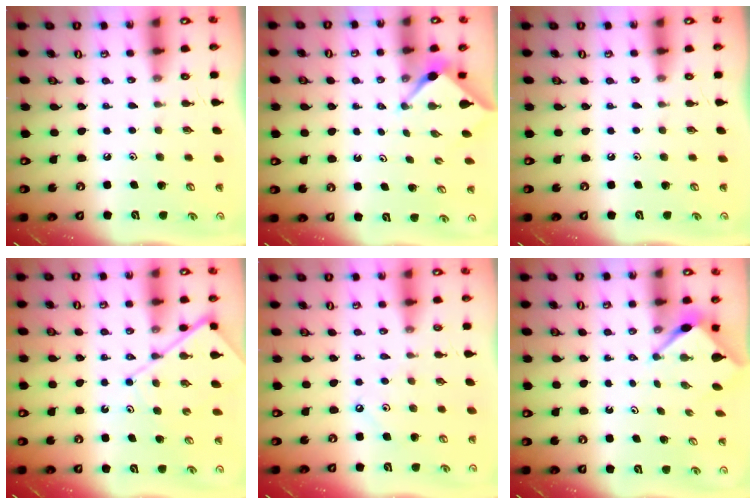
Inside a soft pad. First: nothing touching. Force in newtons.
{"total": 2.9, "press": 2.9, "slide": 0.2}
{"total": 0.0}
{"total": 7.4, "press": 7.3, "slide": 0.8}
{"total": 5.5, "press": 5.5, "slide": 0.5}
{"total": 2.9, "press": 2.9, "slide": 0.3}